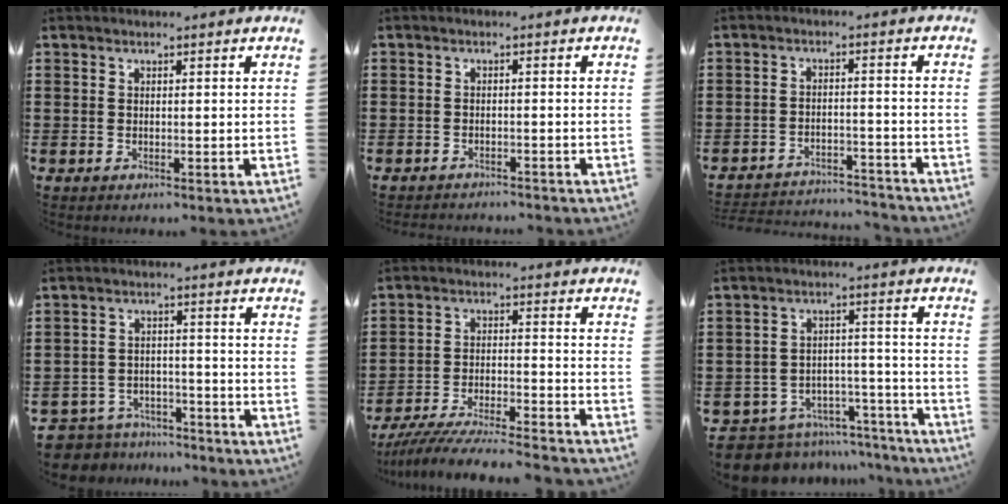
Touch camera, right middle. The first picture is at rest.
{"total": 1.8, "force": [-1.8, 0.2, -0.2], "torque": [-0.002, 0.002, -0.040]}
{"total": 3.6, "force": [-3.6, 0.4, 0.4], "torque": [-0.011, 0.004, -0.076]}
{"total": 5.3, "force": [-5.2, 0.9, 0.0], "torque": [-0.025, 0.004, -0.114]}
{"total": 7.1, "force": [-6.8, 0.0, 2.2], "torque": [-0.046, -0.006, -0.134]}
{"total": 7.8, "force": [-7.4, 2.0, 1.0], "torque": [-0.022, 0.025, -0.146]}